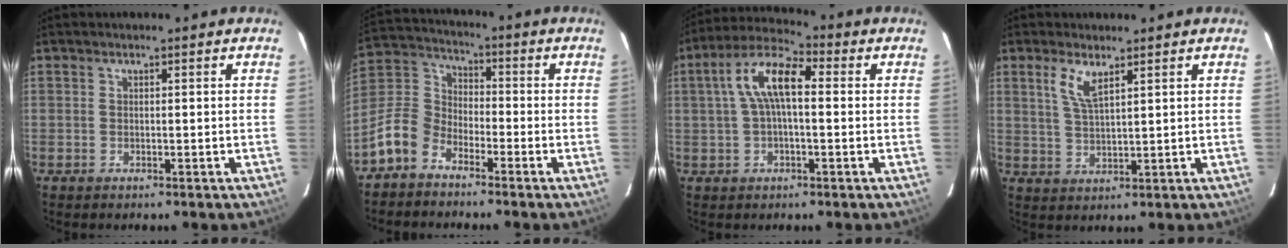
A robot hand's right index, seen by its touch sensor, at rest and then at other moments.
{"total": 10.1, "force": [-6.3, 6.6, 4.3], "torque": [-0.108, 0.032, -0.138]}
{"total": 9.8, "force": [1.1, 3.9, 9.0], "torque": [-0.176, 0.029, 0.014]}
{"total": 4.7, "force": [2.7, 1.3, 3.6], "torque": [-0.073, -0.002, 0.056]}